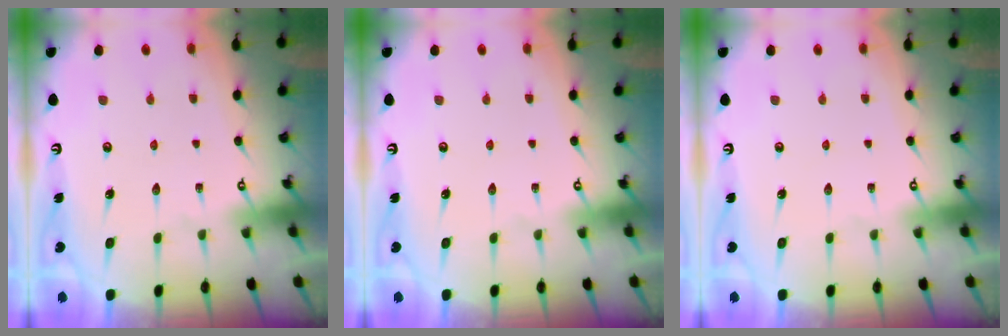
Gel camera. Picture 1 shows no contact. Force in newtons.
{"total": 0.0}
{"total": 0.0}